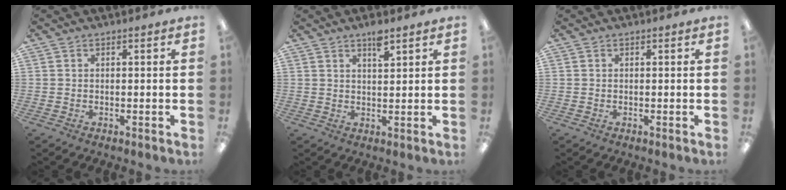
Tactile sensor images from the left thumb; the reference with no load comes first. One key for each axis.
{"total": 3.9, "fx": 3.1, "fy": 0.9, "fz": 2.2, "tx": -0.035, "ty": -0.013, "tz": 0.051}
{"total": 0.0}